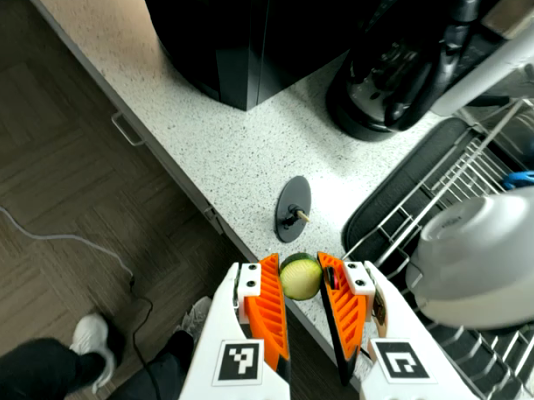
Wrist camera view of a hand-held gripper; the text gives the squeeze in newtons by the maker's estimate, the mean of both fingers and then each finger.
{"total": 11.1, "left": 11.0, "right": 11.3}